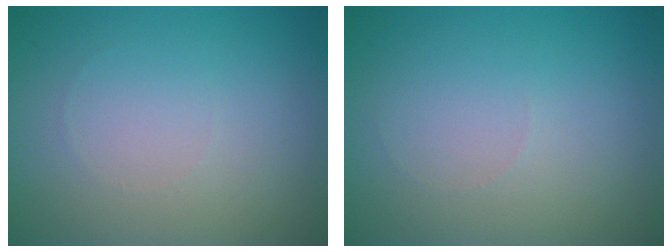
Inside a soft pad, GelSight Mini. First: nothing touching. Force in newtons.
{"total": 0.0}